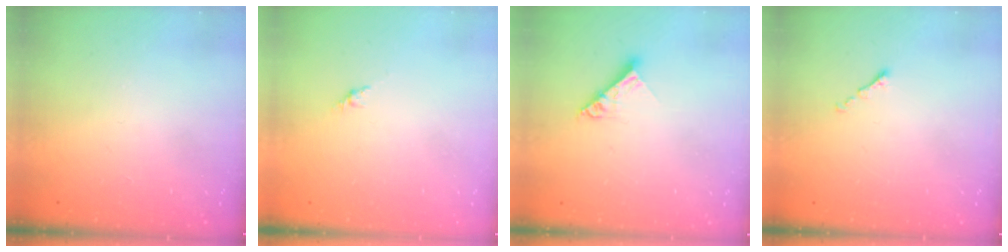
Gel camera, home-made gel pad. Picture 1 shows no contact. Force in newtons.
{"total": 3.0, "press": 2.9, "slide": 0.7}
{"total": 7.9, "press": 7.9, "slide": 0.8}
{"total": 0.6, "press": 0.5, "slide": 0.2}